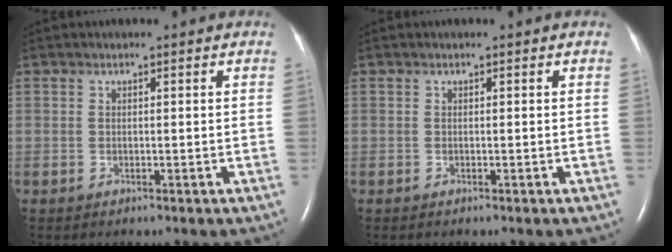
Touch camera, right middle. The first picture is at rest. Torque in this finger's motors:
{"motor_torque": [0.09, -0.14, 0.00, 0.00]}